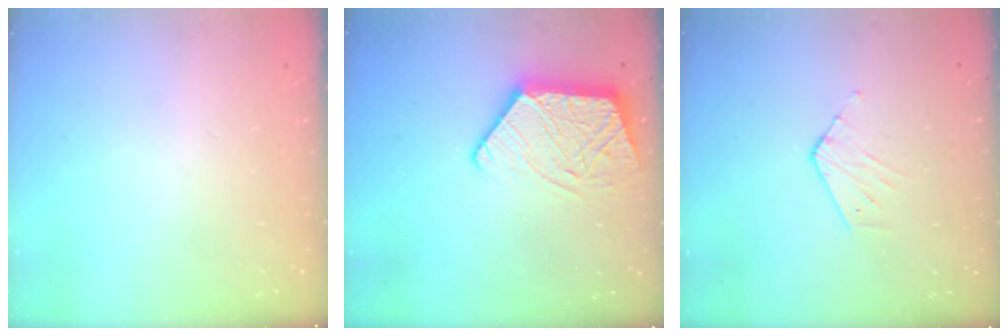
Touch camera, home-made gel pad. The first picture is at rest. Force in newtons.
{"total": 14.1, "press": 14.1, "slide": 1.4}
{"total": 3.0, "press": 3.0, "slide": 0.2}